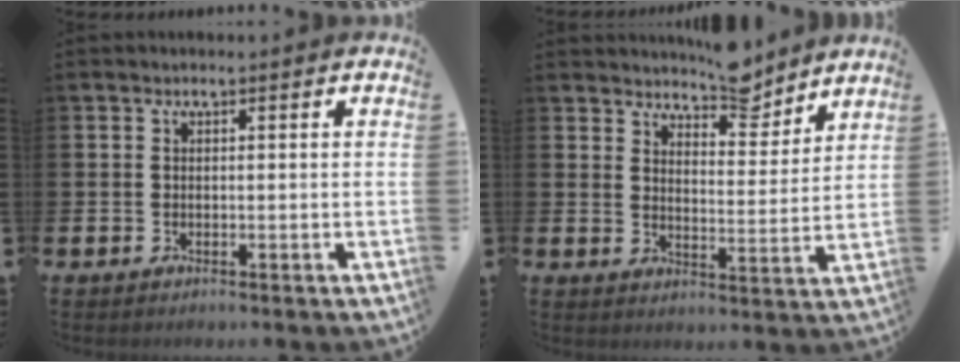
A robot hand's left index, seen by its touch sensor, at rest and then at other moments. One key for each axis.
{"total": 7.1, "fx": 6.8, "fy": 1.6, "fz": 0.9, "tx": -0.020, "ty": -0.044, "tz": 0.125}